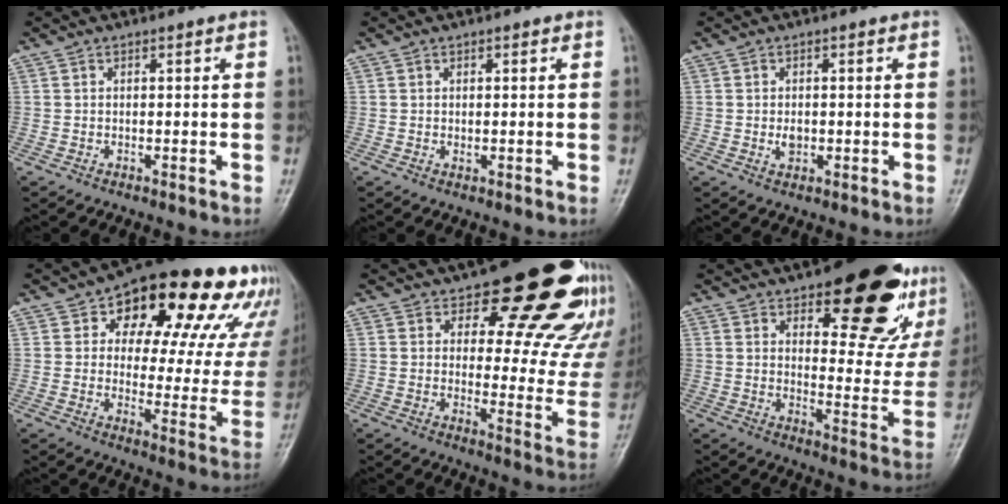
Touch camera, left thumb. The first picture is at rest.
{"total": 1.0, "force": [0.2, 0.6, 0.7], "torque": [-0.007, -0.001, 0.005]}
{"total": 2.2, "force": [-0.2, 1.6, 1.5], "torque": [-0.017, 0.000, -0.004]}
{"total": 23.8, "force": [13.0, 11.6, 16.1], "torque": [-0.171, -0.020, 0.169]}
{"total": 21.3, "force": [15.5, 9.0, 11.5], "torque": [-0.086, -0.096, 0.185]}
{"total": 22.0, "force": [13.4, 8.8, 15.1], "torque": [-0.148, -0.073, 0.179]}